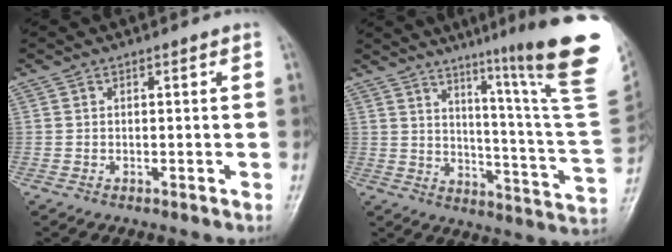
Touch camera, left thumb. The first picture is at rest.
{"total": 23.9, "force": [15.0, 0.3, 18.6], "torque": [-0.237, -0.105, 0.205]}